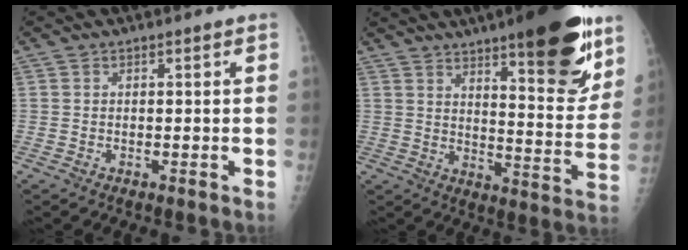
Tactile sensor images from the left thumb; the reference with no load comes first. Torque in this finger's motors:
{"motor_torque": [2.91, 1.49, 1.65, -1.08, 0.41]}